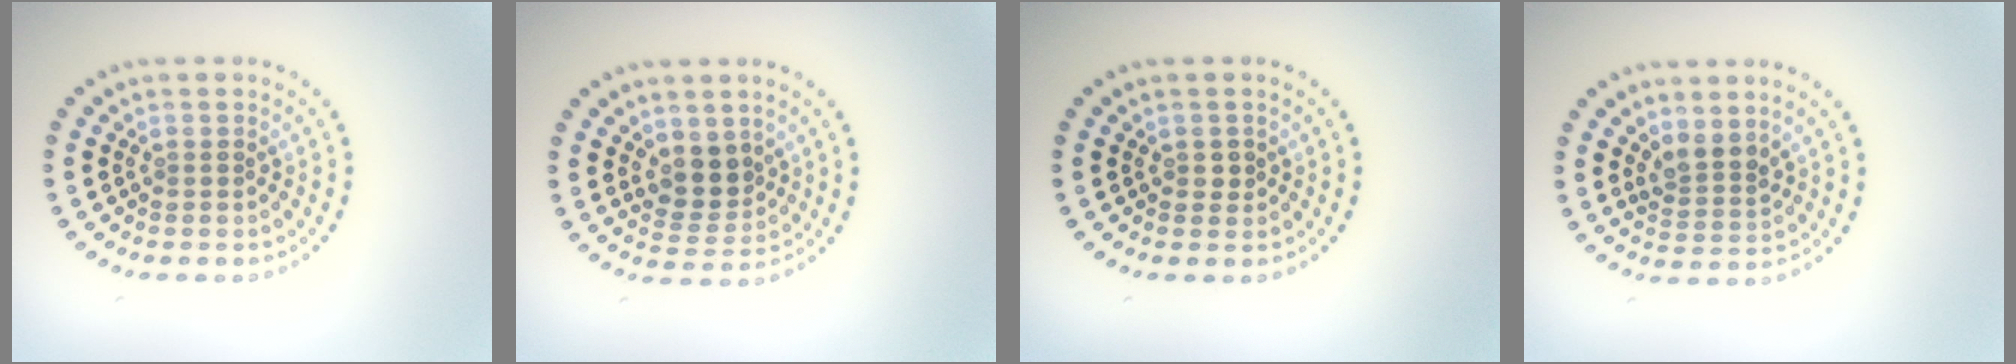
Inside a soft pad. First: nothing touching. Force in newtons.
{"total": 2.9, "press": 2.5, "slide": 1.3}
{"total": 0.7, "press": 0.7, "slide": 0.1}
{"total": 2.3, "press": 1.9, "slide": 1.3}